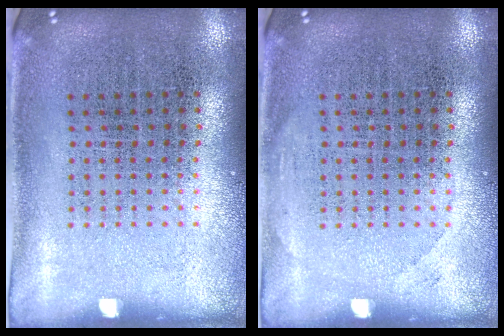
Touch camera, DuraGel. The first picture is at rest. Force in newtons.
{"total": 0.7, "press": 0.6, "slide": 0.1}